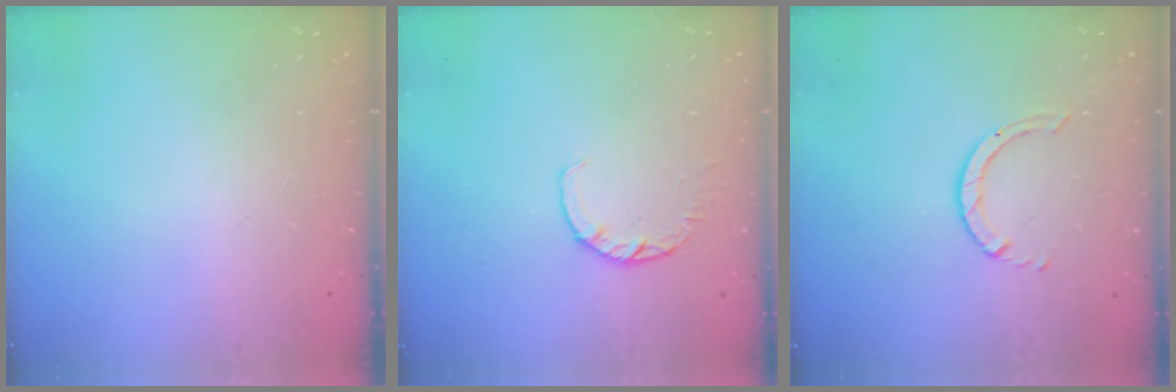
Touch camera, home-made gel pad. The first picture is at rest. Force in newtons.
{"total": 2.8, "press": 2.7, "slide": 0.5}
{"total": 1.7, "press": 1.7, "slide": 0.1}